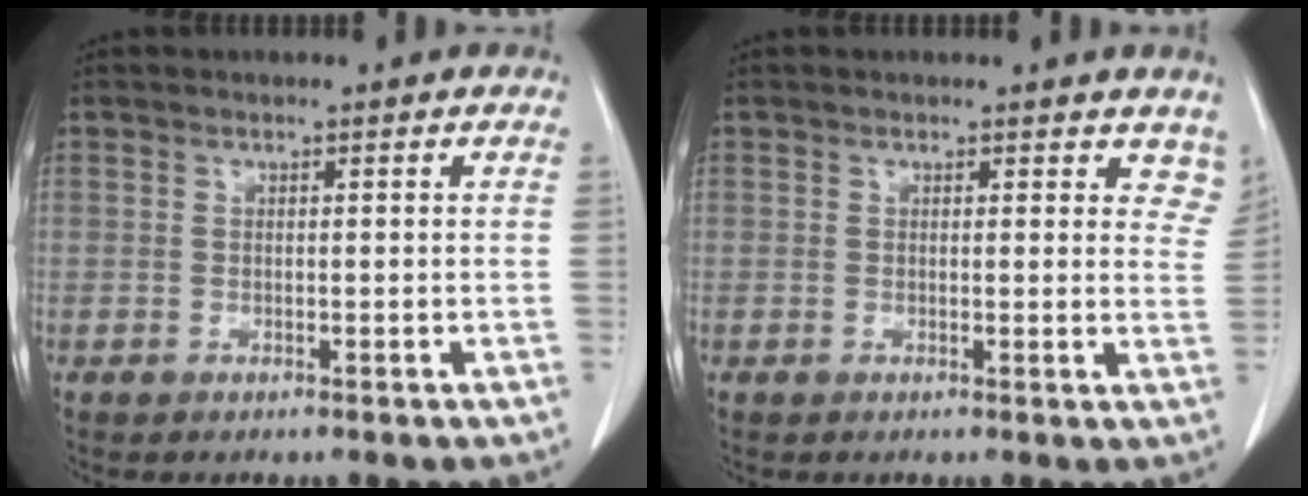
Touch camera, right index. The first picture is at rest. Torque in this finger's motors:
{"motor_torque": [-0.22, 0.18, -0.10, -0.01]}